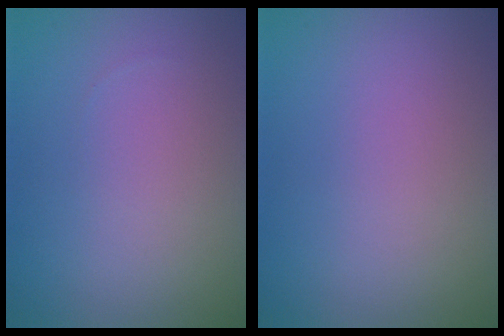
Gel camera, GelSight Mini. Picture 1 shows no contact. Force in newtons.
{"total": 0.0}